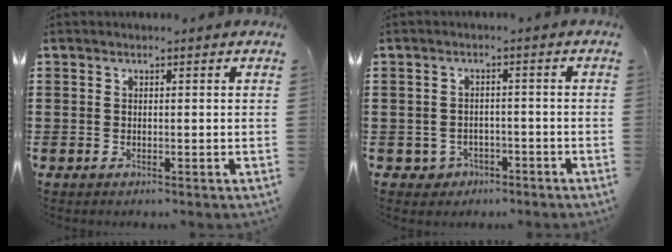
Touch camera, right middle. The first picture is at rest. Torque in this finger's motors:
{"motor_torque": [0.07, 0.13, 0.05, -0.01]}